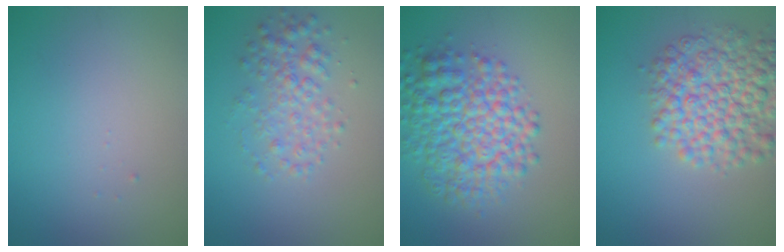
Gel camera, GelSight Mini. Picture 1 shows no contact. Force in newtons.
{"total": 3.0, "press": 3.0, "slide": 0.0}
{"total": 7.3, "press": 7.3, "slide": 0.1}
{"total": 7.5, "press": 7.5, "slide": 0.3}